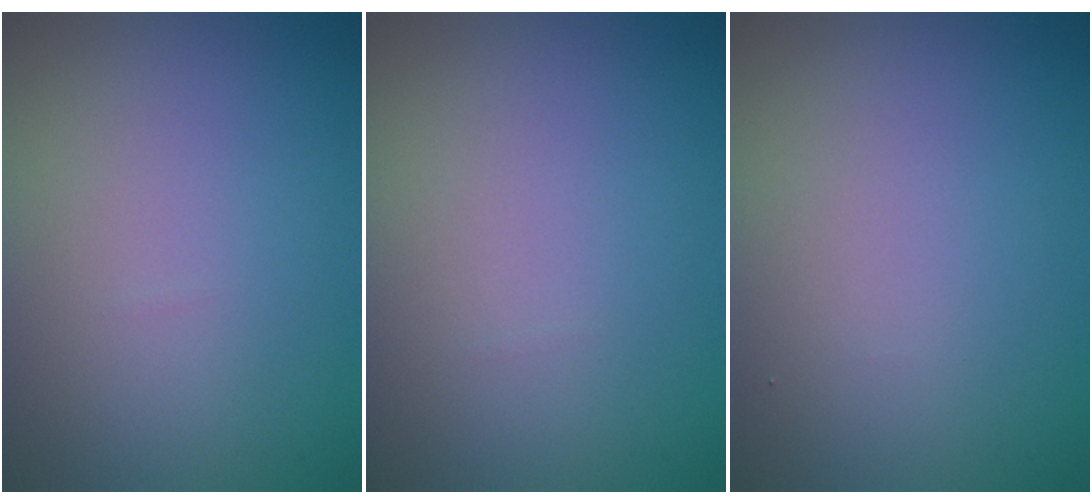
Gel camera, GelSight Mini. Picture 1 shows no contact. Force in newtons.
{"total": 0.0}
{"total": 0.0}